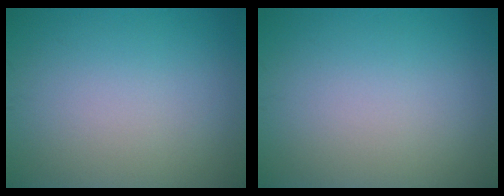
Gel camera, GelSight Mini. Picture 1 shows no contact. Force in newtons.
{"total": 0.0}